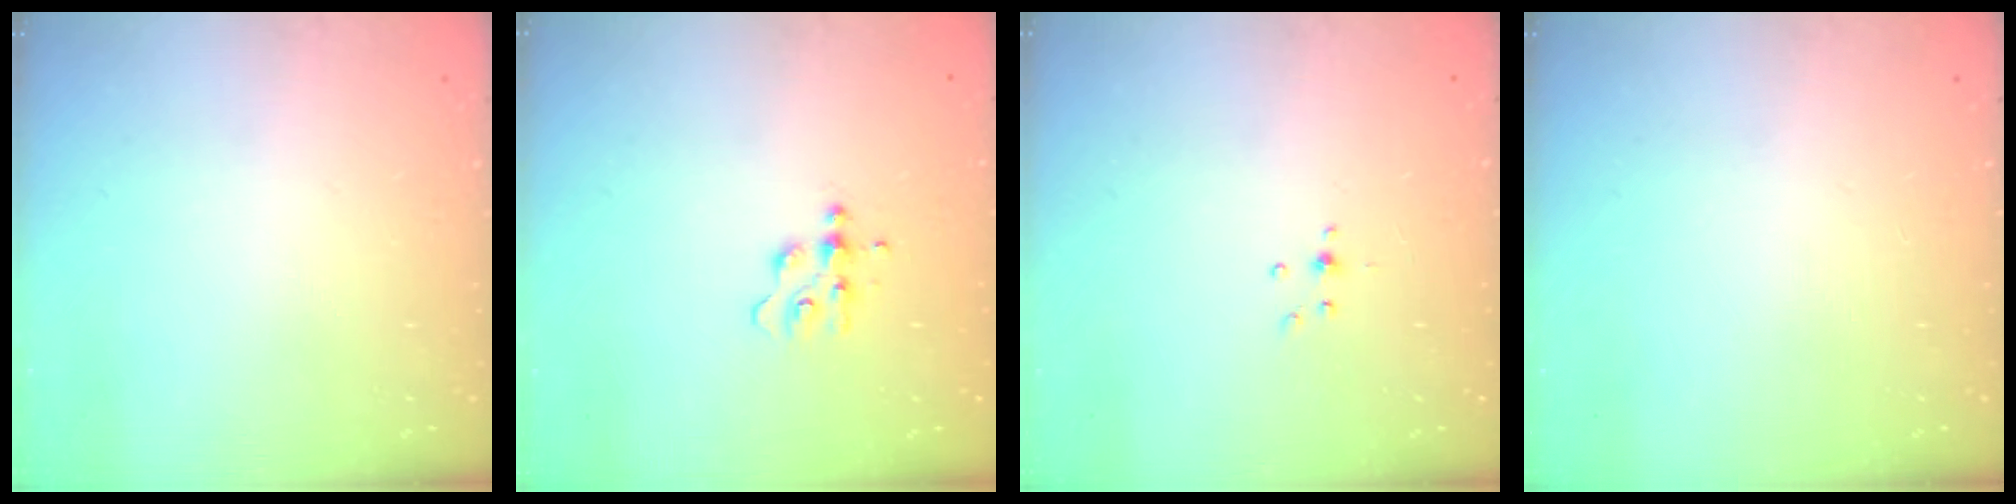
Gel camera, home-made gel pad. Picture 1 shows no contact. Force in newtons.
{"total": 5.3, "press": 5.2, "slide": 0.6}
{"total": 2.9, "press": 2.8, "slide": 0.7}
{"total": 0.0}